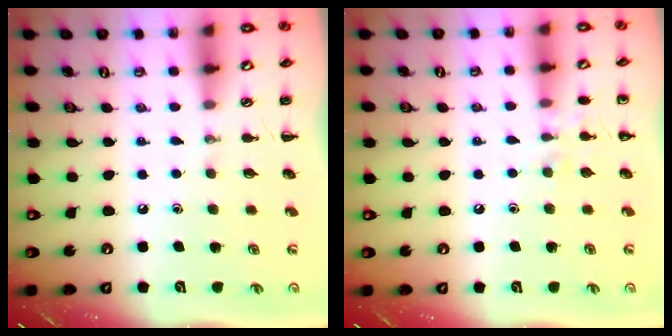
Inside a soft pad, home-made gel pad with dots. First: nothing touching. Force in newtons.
{"total": 6.4, "press": 6.1, "slide": 1.8}